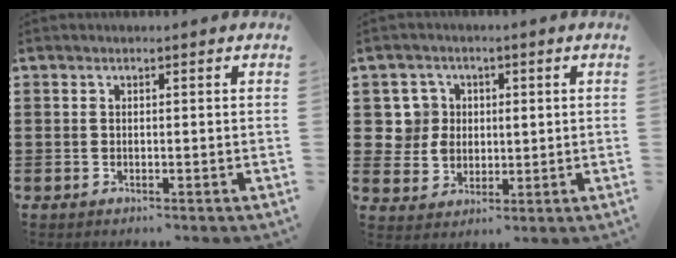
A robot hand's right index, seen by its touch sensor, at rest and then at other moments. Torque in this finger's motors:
{"motor_torque": [0.34, 0.05, 0.15, 0.04]}